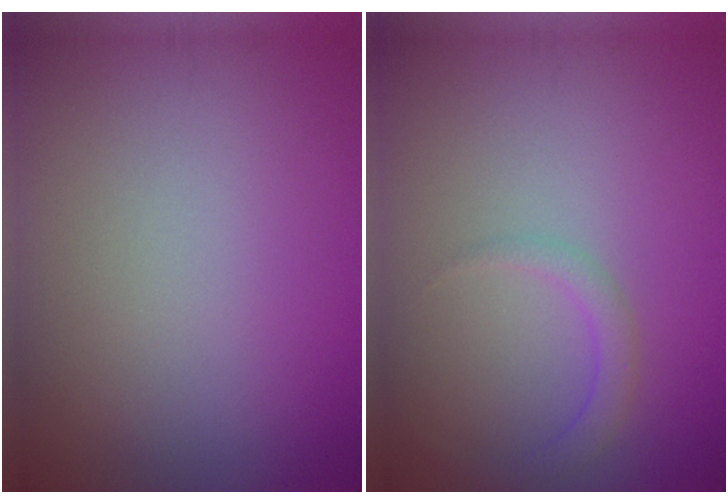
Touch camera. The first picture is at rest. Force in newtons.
{"total": 1.6, "press": 1.6, "slide": 0.1}